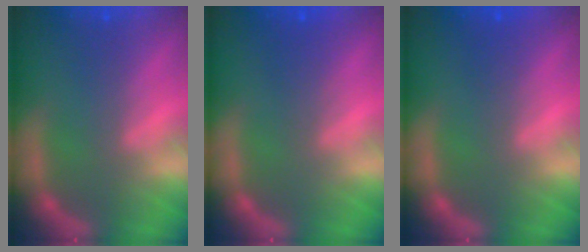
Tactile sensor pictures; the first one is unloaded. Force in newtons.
{"total": 2.0}
{"total": 1.5}